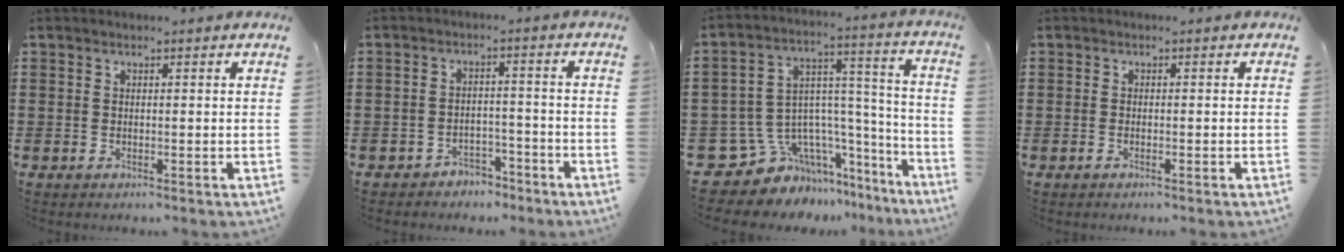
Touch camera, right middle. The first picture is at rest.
{"total": 3.2, "force": [-3.1, 0.8, -0.1], "torque": [-0.007, 0.003, -0.068]}
{"total": 9.4, "force": [-5.9, 7.0, 2.1], "torque": [-0.076, -0.009, -0.103]}
{"total": 0.6, "force": [-0.4, 0.1, 0.4], "torque": [-0.009, -0.003, -0.007]}